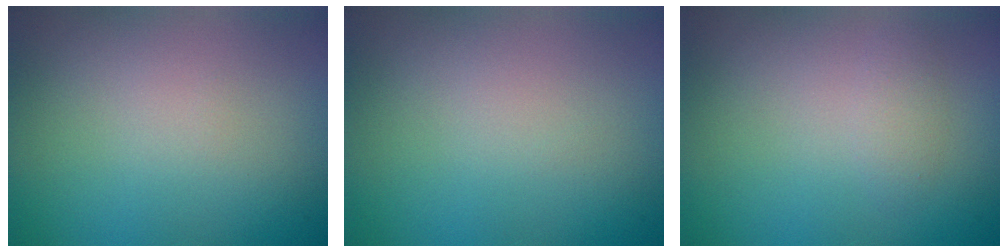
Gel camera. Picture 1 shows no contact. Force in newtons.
{"total": 0.0}
{"total": 1.1, "press": 1.1, "slide": 0.0}